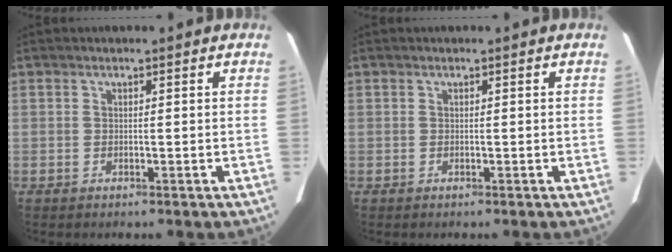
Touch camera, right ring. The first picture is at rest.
{"total": 0.0}